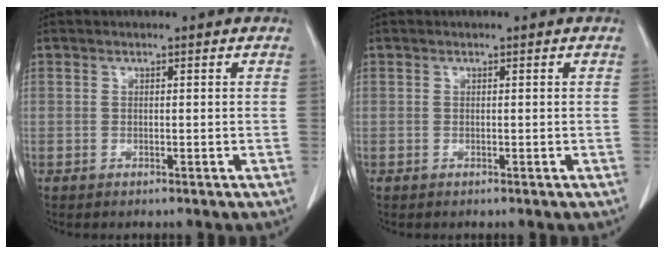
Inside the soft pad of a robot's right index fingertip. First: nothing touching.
{"total": 0.0}